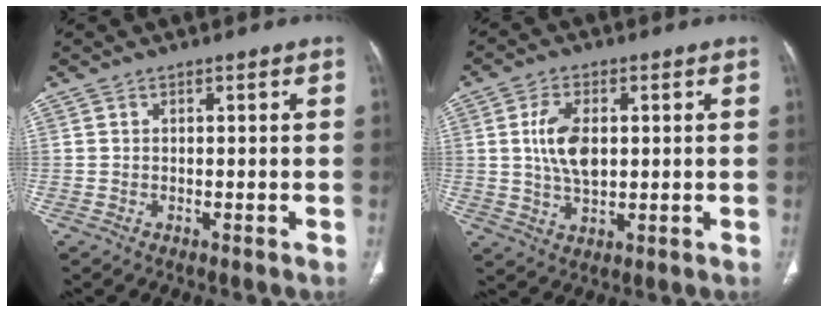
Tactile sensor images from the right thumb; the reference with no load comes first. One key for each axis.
{"total": 8.1, "fx": 1.2, "fy": 4.6, "fz": 6.6, "tx": -0.119, "ty": -0.002, "tz": 0.025}